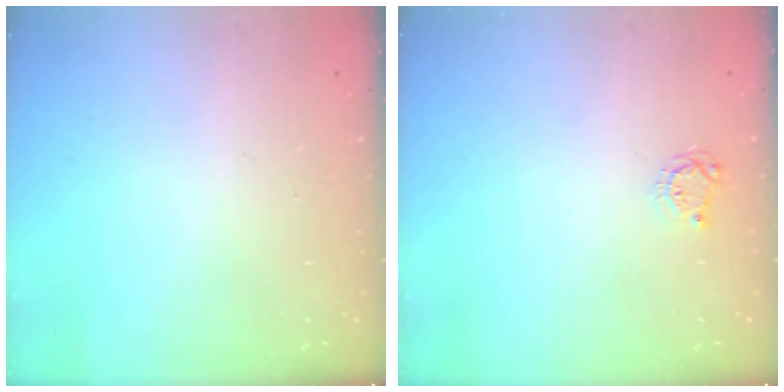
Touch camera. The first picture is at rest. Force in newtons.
{"total": 4.2, "press": 4.2, "slide": 0.5}